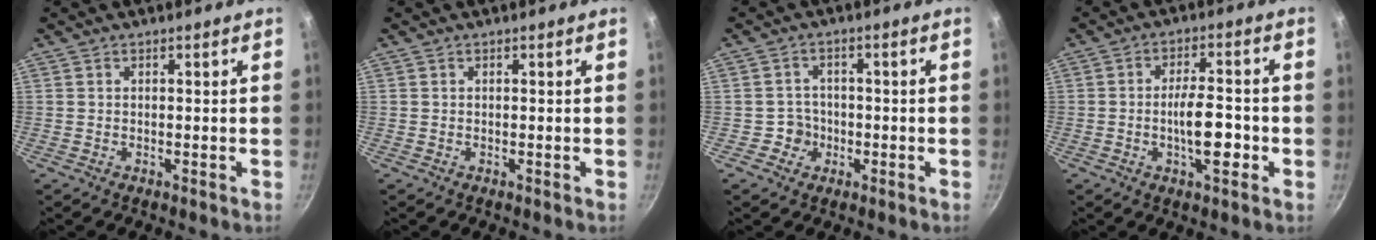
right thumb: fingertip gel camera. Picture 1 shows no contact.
{"total": 0.0}
{"total": 3.4, "force": [-1.1, 3.2, 0.4], "torque": [0.019, 0.015, -0.019]}
{"total": 8.4, "force": [-2.1, 3.1, 7.6], "torque": [-0.106, 0.019, -0.035]}